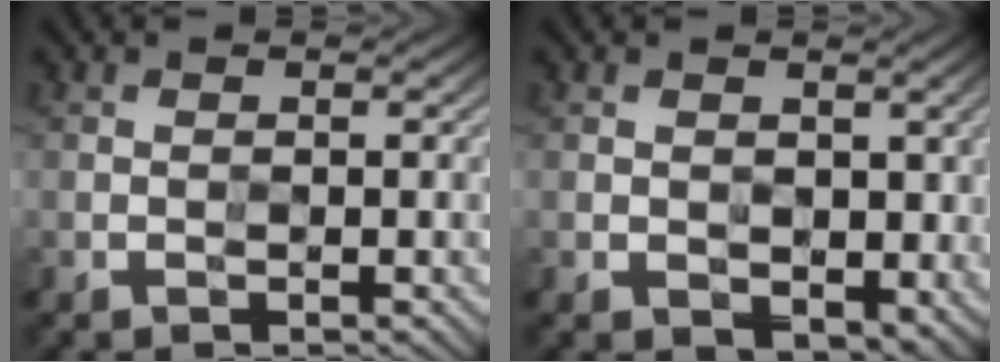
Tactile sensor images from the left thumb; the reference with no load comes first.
{"total": 2.7, "force": [0.6, 2.1, 1.5], "torque": [-0.029, -0.015, 0.013]}